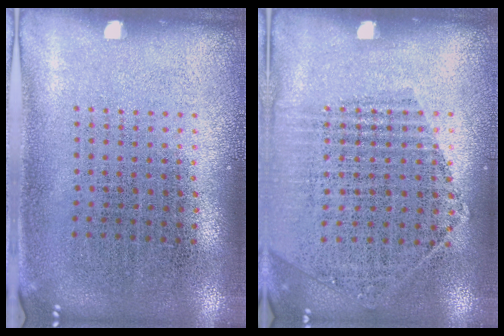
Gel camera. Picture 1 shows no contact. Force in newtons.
{"total": 1.4, "press": 1.4, "slide": 0.4}